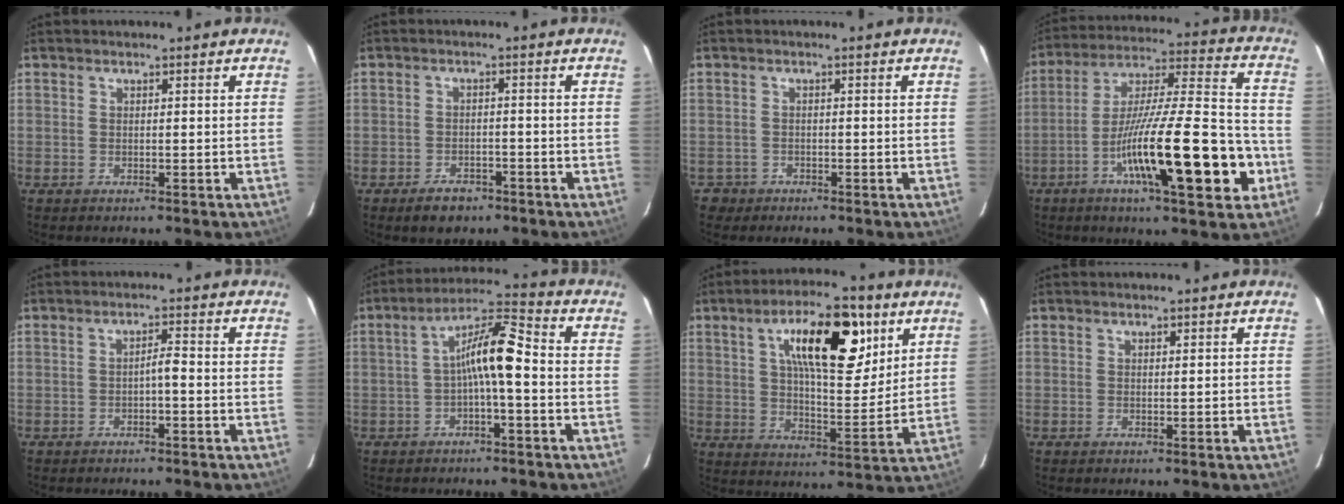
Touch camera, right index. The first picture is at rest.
{"total": 4.2, "force": [-2.9, 2.5, 1.8], "torque": [-0.031, 0.002, -0.039]}
{"total": 2.2, "force": [-1.2, 1.8, -0.6], "torque": [0.006, 0.009, -0.023]}
{"total": 22.0, "force": [-7.8, 2.6, 20.4], "torque": [-0.321, -0.003, -0.123]}
{"total": 1.8, "force": [-0.7, 0.2, 1.7], "torque": [-0.024, 0.003, -0.013]}
{"total": 8.5, "force": [-0.8, 1.2, 8.4], "torque": [-0.146, 0.031, -0.017]}
{"total": 16.1, "force": [6.9, 4.9, 13.7], "torque": [-0.218, 0.016, 0.114]}
{"total": 0.0}